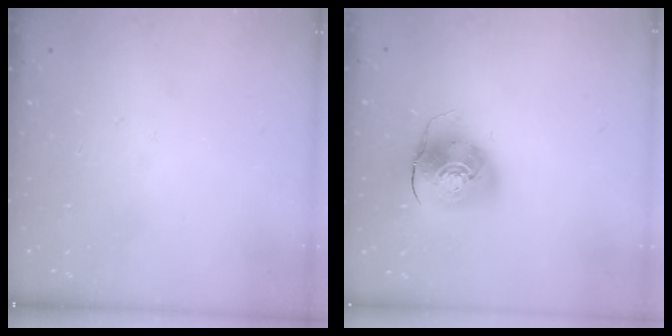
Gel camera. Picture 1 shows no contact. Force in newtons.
{"total": 10.1, "press": 10.0, "slide": 1.6}